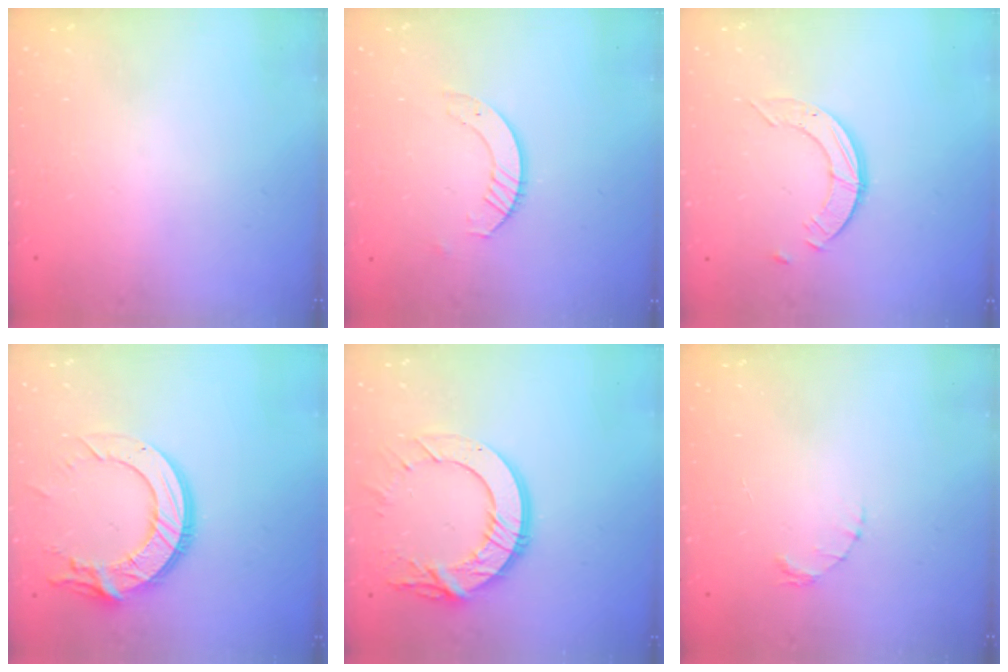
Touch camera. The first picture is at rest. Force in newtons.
{"total": 3.8, "press": 3.8, "slide": 0.1}
{"total": 3.5, "press": 3.5, "slide": 0.2}
{"total": 15.3, "press": 15.2, "slide": 1.5}
{"total": 14.5, "press": 14.5, "slide": 1.3}
{"total": 1.6, "press": 1.5, "slide": 0.3}